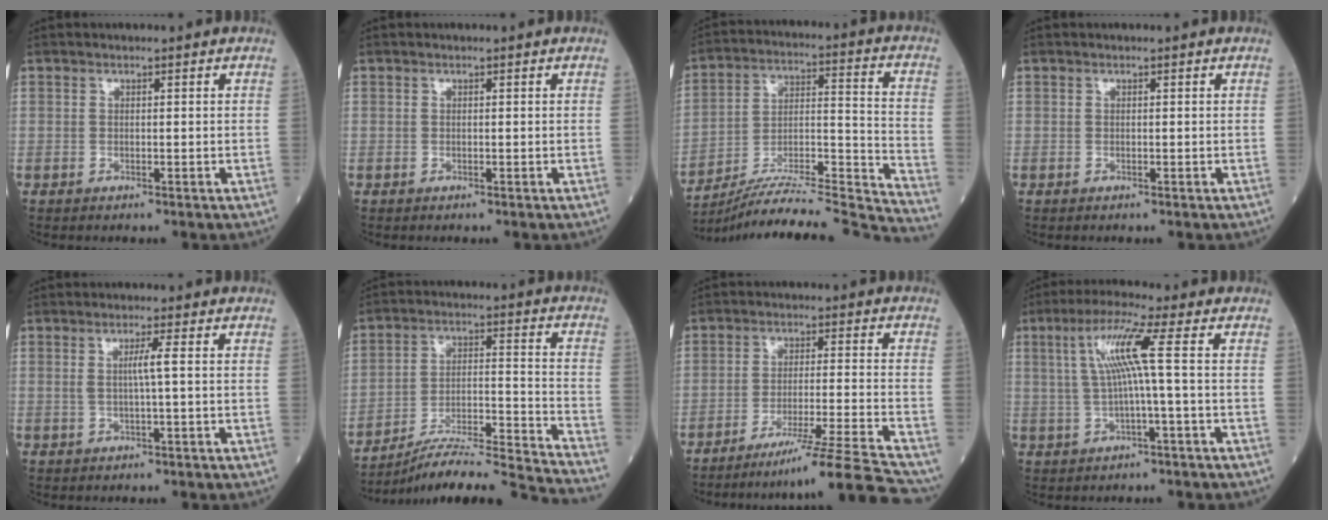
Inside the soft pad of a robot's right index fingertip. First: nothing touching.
{"total": 0.0}
{"total": 25.3, "force": [-24.3, -1.6, 6.8], "torque": [-0.091, 0.003, -0.366]}
{"total": 0.0}
{"total": 2.6, "force": [0.3, -0.5, 2.5], "torque": [-0.048, -0.002, 0.003]}
{"total": 20.8, "force": [-19.6, -1.6, 7.0], "torque": [-0.086, -0.001, -0.294]}
{"total": 15.7, "force": [-14.3, -3.1, 5.8], "torque": [-0.074, -0.012, -0.219]}
{"total": 7.2, "force": [0.9, -1.1, 7.0], "torque": [-0.136, 0.019, 0.024]}